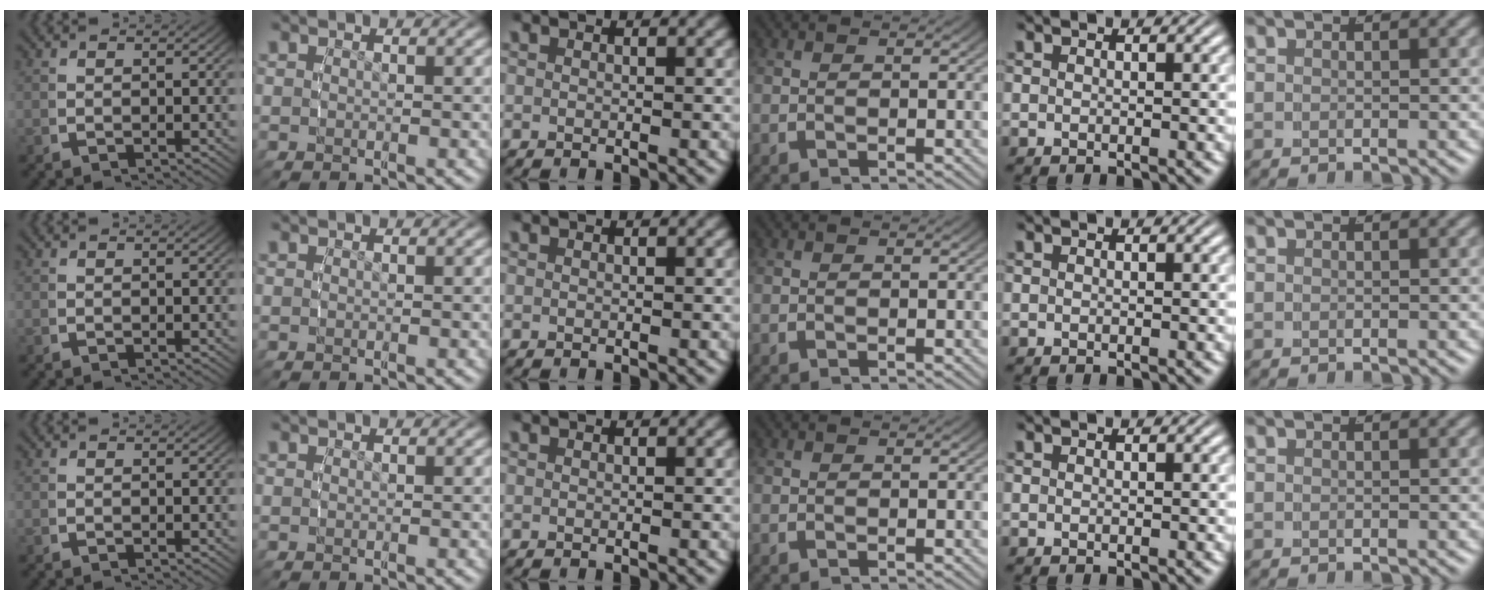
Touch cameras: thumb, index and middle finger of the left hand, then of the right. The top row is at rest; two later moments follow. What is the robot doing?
{"motion": "reach", "object": "jewelry box"}